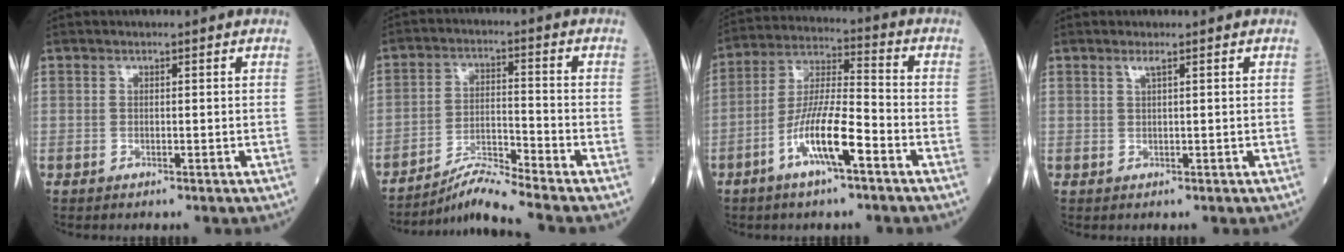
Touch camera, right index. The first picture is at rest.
{"total": 6.8, "force": [-6.3, -2.1, 1.8], "torque": [-0.042, -0.012, -0.114]}
{"total": 10.9, "force": [-5.0, 1.4, 9.5], "torque": [-0.186, -0.001, -0.097]}
{"total": 0.9, "force": [0.5, -0.2, 0.7], "torque": [-0.020, 0.003, 0.012]}